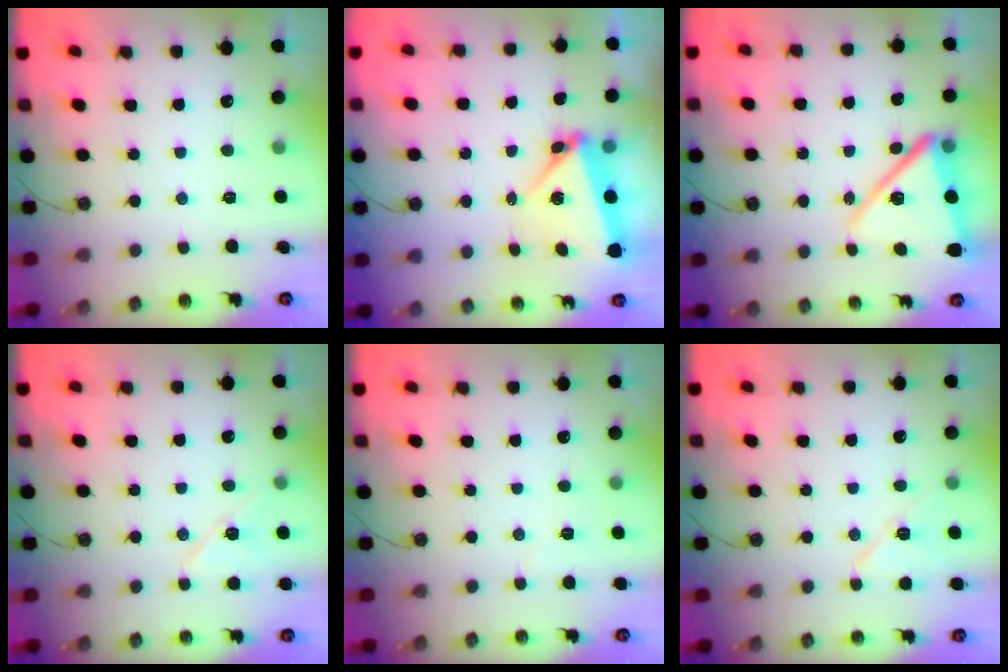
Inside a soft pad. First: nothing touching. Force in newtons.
{"total": 5.3, "press": 5.2, "slide": 1.2}
{"total": 15.0, "press": 14.7, "slide": 2.7}
{"total": 7.9, "press": 7.6, "slide": 2.2}
{"total": 3.0, "press": 3.0, "slide": 0.3}
{"total": 8.6, "press": 8.4, "slide": 1.6}